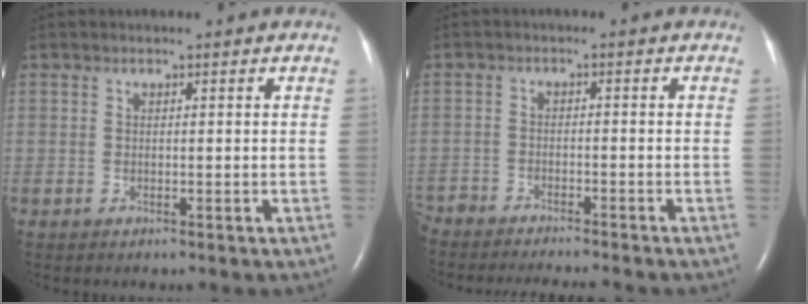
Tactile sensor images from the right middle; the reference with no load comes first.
{"total": 12.2, "force": [-11.2, 1.7, 4.6], "torque": [-0.075, -0.020, -0.164]}